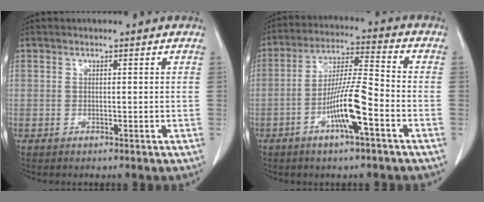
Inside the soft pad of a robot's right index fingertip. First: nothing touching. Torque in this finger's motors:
{"motor_torque": [1.87, -0.27, 0.96, 0.15]}